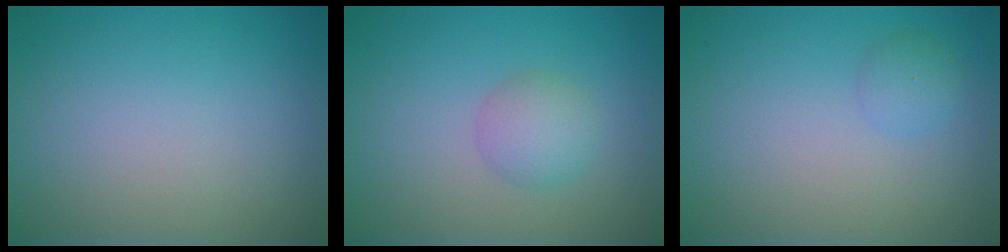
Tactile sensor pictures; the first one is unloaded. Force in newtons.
{"total": 2.2, "press": 2.2, "slide": 0.1}
{"total": 1.4, "press": 1.4, "slide": 0.1}